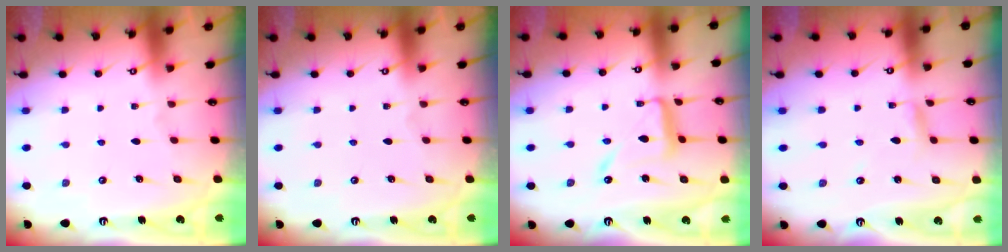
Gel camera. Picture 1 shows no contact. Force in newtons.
{"total": 0.0}
{"total": 12.9, "press": 12.8, "slide": 1.2}
{"total": 2.2, "press": 2.2, "slide": 0.1}